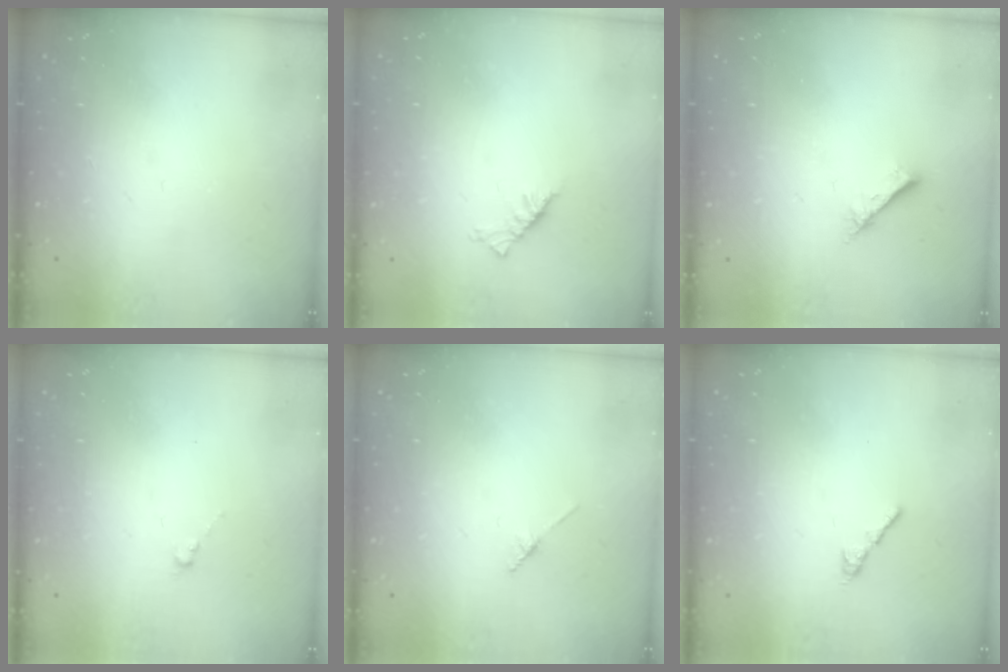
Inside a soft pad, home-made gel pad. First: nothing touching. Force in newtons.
{"total": 4.5, "press": 4.5, "slide": 0.7}
{"total": 2.4, "press": 2.4, "slide": 0.3}
{"total": 0.0}
{"total": 1.7, "press": 1.6, "slide": 0.2}
{"total": 2.7, "press": 2.6, "slide": 0.7}